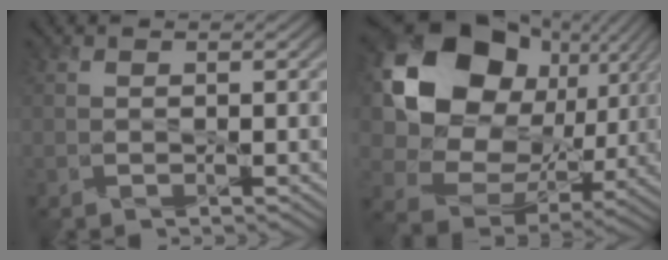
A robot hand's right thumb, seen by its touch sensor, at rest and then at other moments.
{"total": 17.2, "force": [5.2, 13.7, 9.2], "torque": [-0.205, 0.012, 0.105]}